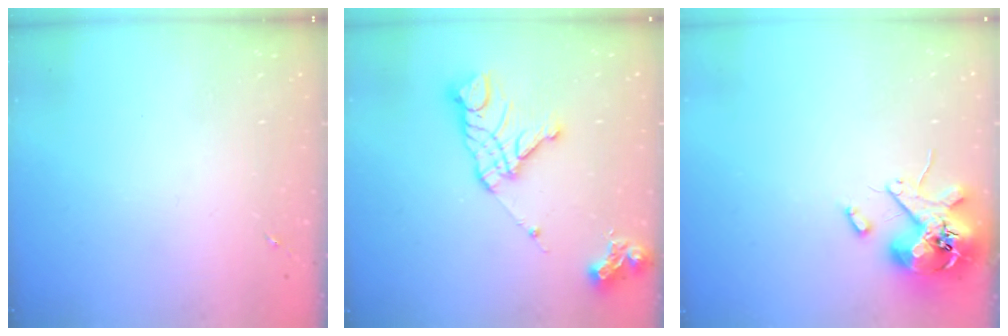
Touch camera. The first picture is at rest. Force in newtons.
{"total": 14.9, "press": 14.8, "slide": 1.6}
{"total": 12.7, "press": 12.6, "slide": 1.9}